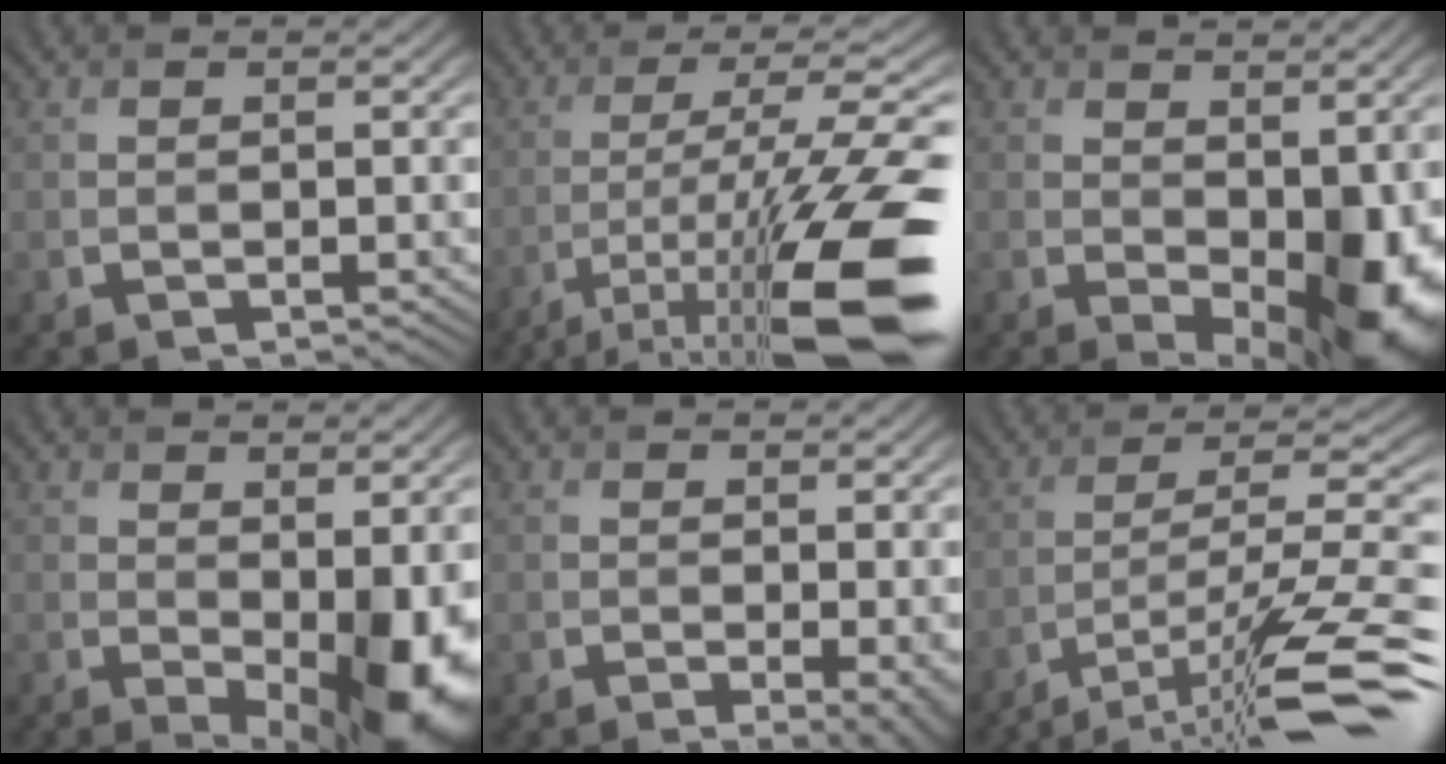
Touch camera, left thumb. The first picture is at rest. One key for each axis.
{"total": 15.8, "fx": -8.3, "fy": 3.2, "fz": 13.1, "tx": -0.214, "ty": 0.000, "tz": -0.135}
{"total": 9.6, "fx": -1.8, "fy": 5.2, "fz": 7.8, "tx": -0.106, "ty": -0.029, "tz": 0.003}
{"total": 9.6, "fx": -2.3, "fy": 4.3, "fz": 8.2, "tx": -0.117, "ty": -0.029, "tz": -0.005}
{"total": 2.4, "fx": -0.6, "fy": 0.6, "fz": 2.3, "tx": -0.027, "ty": -0.006, "tz": -0.003}
{"total": 14.7, "fx": -9.7, "fy": 3.3, "fz": 10.5, "tx": -0.187, "ty": 0.004, "tz": -0.158}